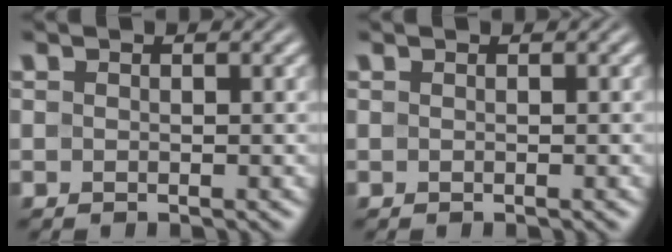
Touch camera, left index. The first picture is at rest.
{"total": 0.0}